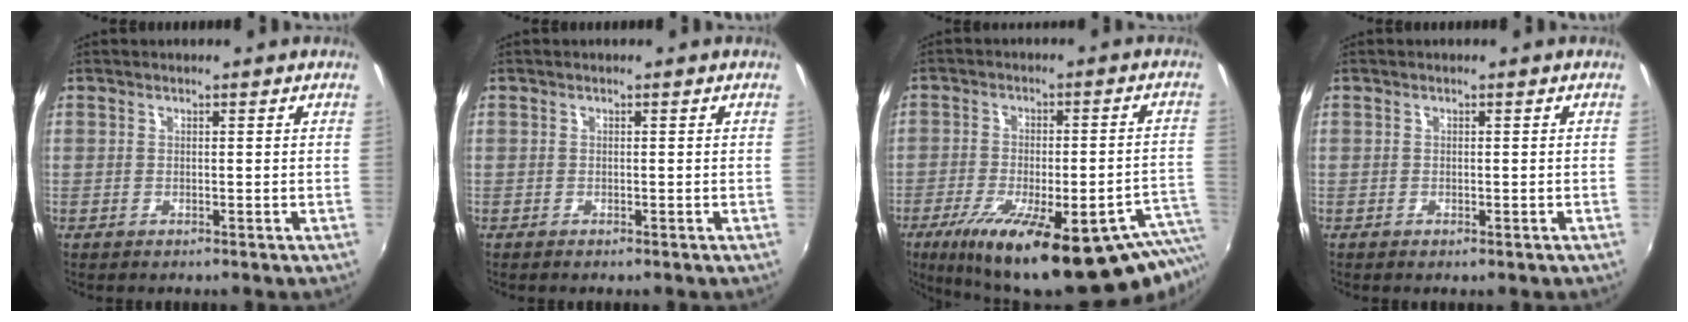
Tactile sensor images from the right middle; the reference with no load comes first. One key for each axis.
{"total": 0.0}
{"total": 26.6, "fx": -17.0, "fy": 7.2, "fz": 19.2, "tx": -0.282, "ty": -0.053, "tz": -0.229}
{"total": 0.7, "fx": -0.4, "fy": 0.5, "fz": 0.4, "tx": -0.008, "ty": -0.004, "tz": -0.007}